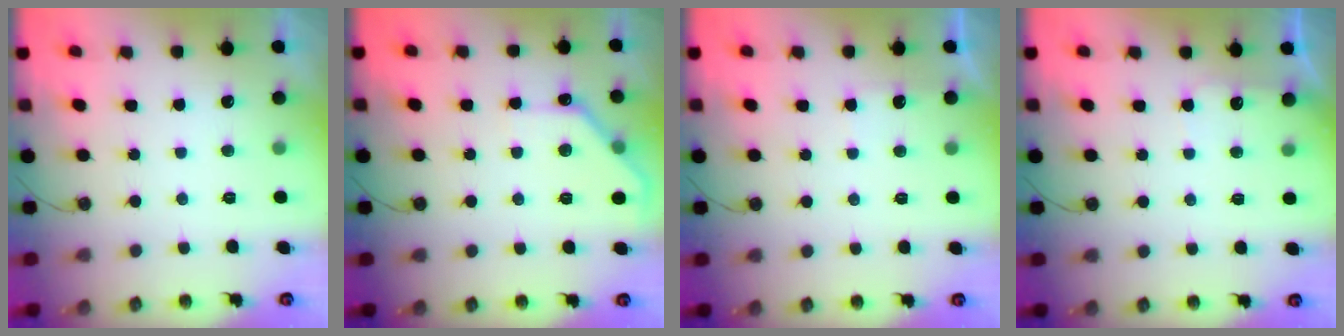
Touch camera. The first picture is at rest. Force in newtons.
{"total": 9.8, "press": 9.8, "slide": 0.3}
{"total": 2.4, "press": 2.3, "slide": 0.4}
{"total": 4.0, "press": 4.0, "slide": 0.5}